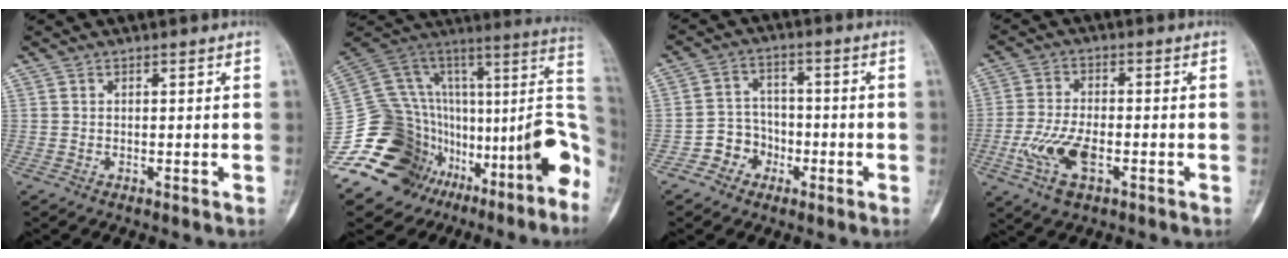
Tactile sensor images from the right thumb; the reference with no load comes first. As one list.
[{"total": 26.3, "force": [-11.5, 17.1, 16.3], "torque": [-0.166, 0.165, -0.157]}, {"total": 6.1, "force": [-3.1, 5.2, 0.7], "torque": [0.030, 0.030, -0.058]}, {"total": 9.6, "force": [-3.2, 4.7, 7.7], "torque": [-0.165, 0.007, -0.059]}]